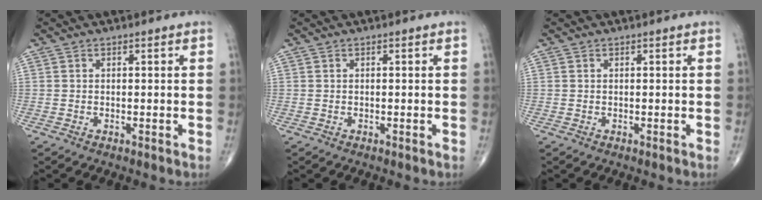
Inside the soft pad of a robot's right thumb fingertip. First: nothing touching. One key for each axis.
{"total": 0.0}
{"total": 0.0}